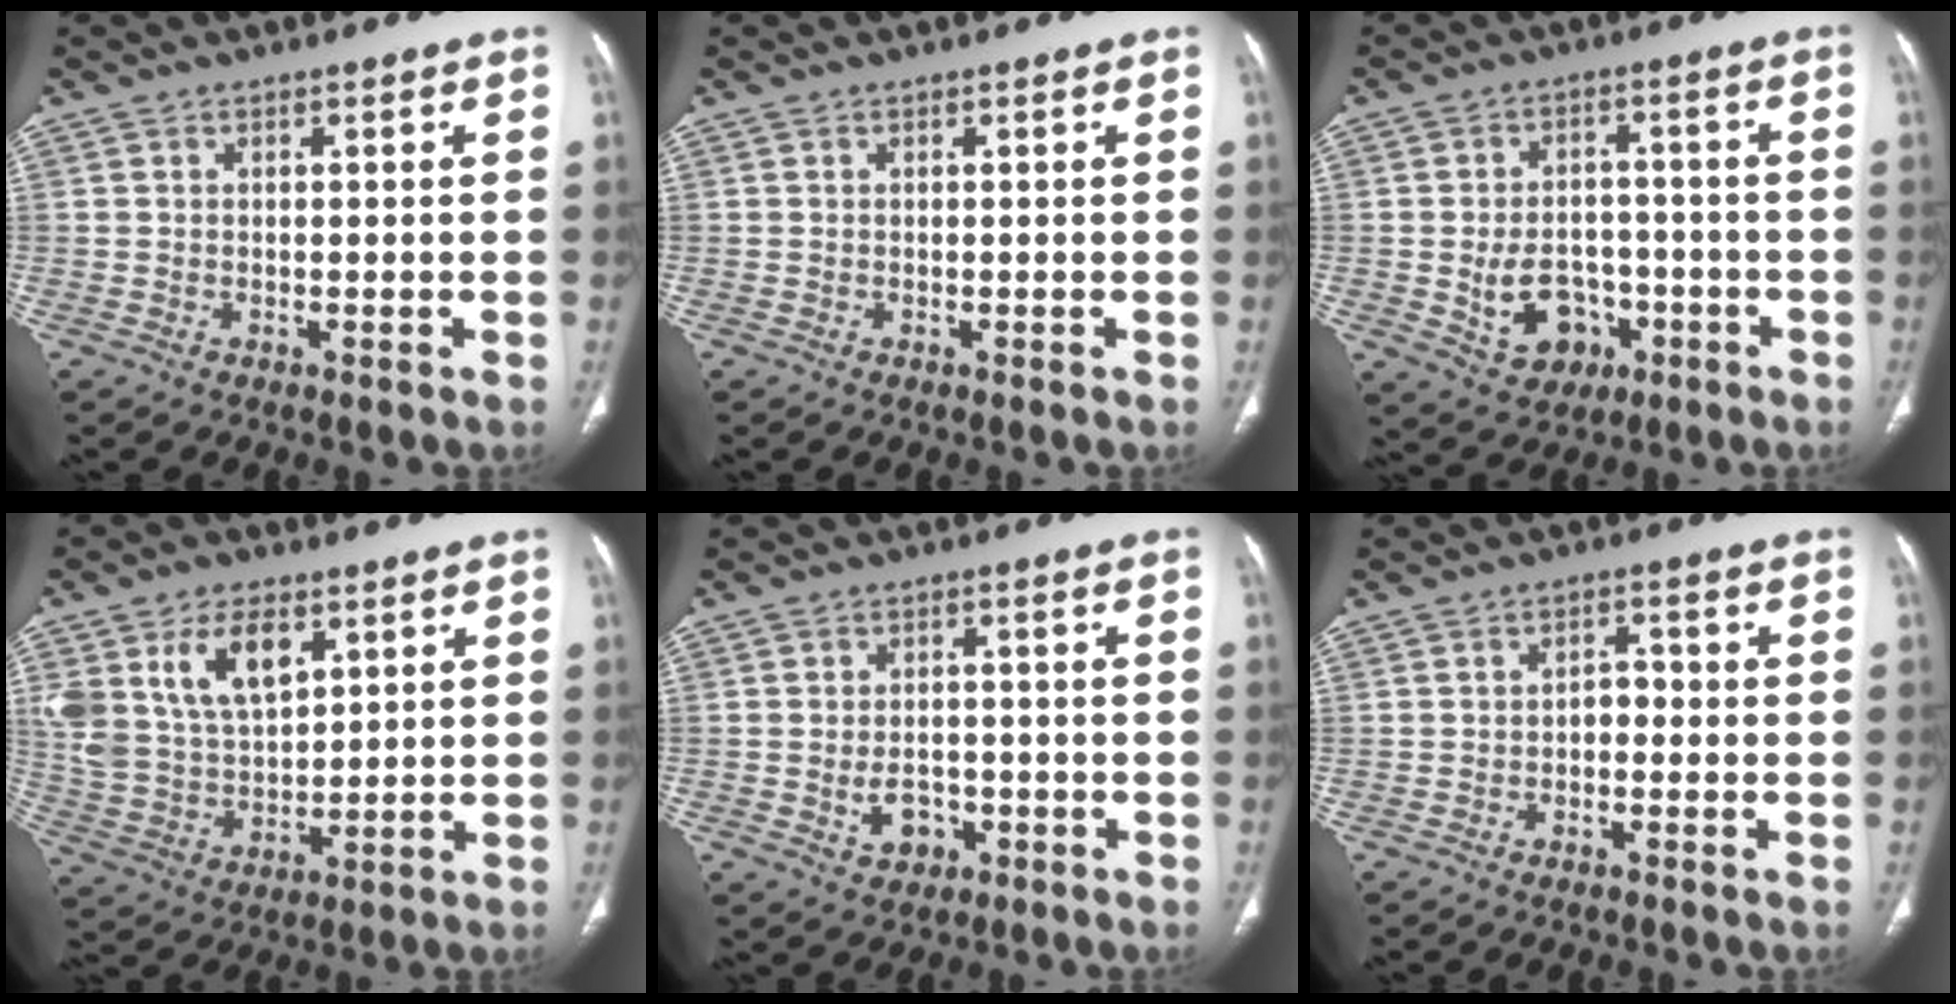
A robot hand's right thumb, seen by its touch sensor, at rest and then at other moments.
{"total": 0.0}
{"total": 9.8, "force": [-2.9, 7.6, 5.5], "torque": [-0.062, 0.024, -0.032]}
{"total": 13.1, "force": [5.9, 7.5, 9.0], "torque": [-0.159, -0.019, 0.126]}
{"total": 4.8, "force": [-1.4, 3.6, 2.8], "torque": [-0.034, 0.012, -0.015]}
{"total": 2.4, "force": [-0.7, 1.6, 1.6], "torque": [-0.013, 0.014, -0.018]}